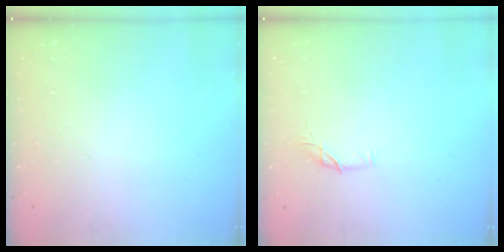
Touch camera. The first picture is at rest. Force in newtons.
{"total": 6.7, "press": 6.7, "slide": 0.6}